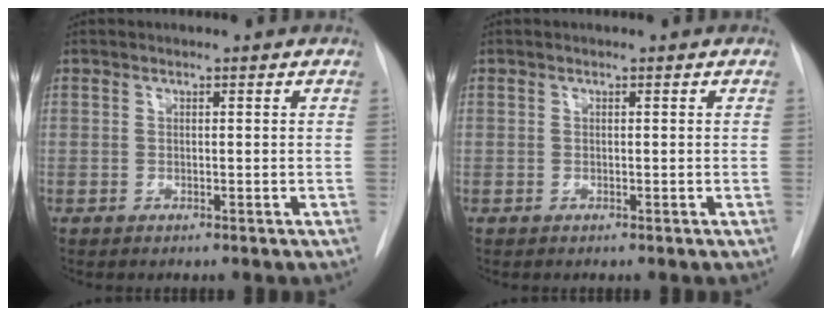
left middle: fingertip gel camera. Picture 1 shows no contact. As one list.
[{"total": 0.0}]